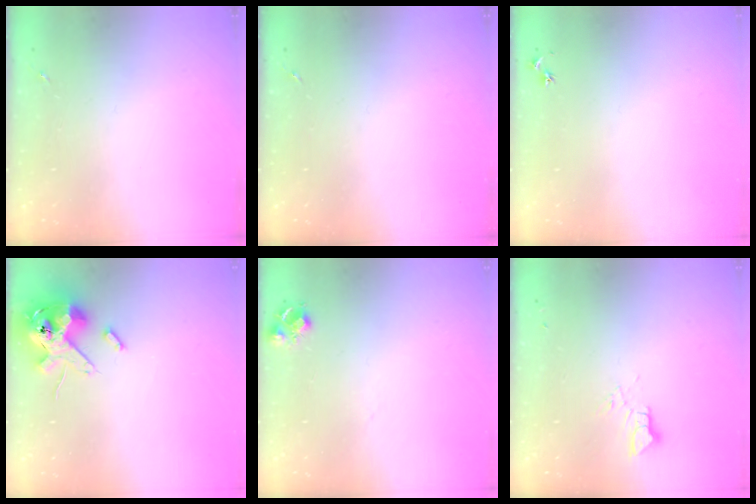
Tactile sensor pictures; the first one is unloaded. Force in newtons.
{"total": 0.0}
{"total": 2.5, "press": 2.5, "slide": 0.3}
{"total": 14.8, "press": 14.5, "slide": 2.9}
{"total": 7.3, "press": 7.2, "slide": 0.8}
{"total": 3.4, "press": 3.4, "slide": 0.2}